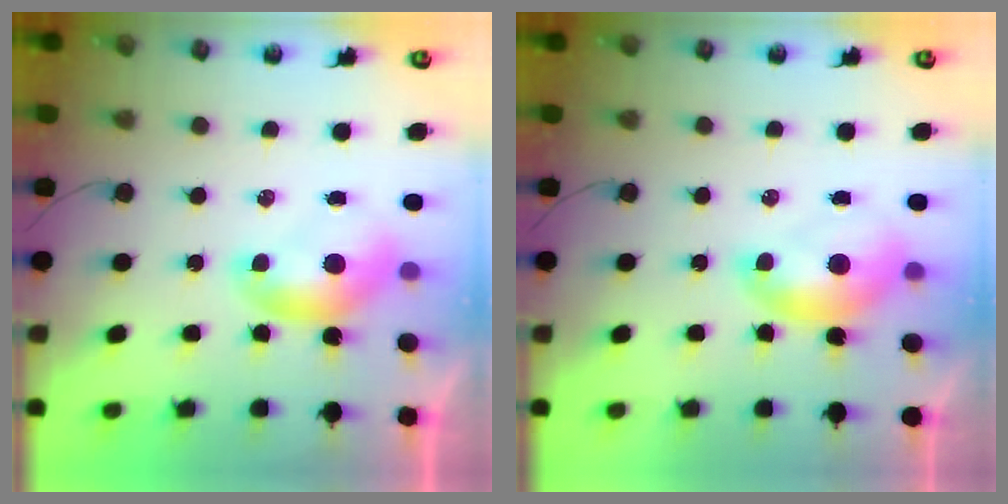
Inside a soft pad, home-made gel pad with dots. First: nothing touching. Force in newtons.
{"total": 1.5, "press": 1.4, "slide": 0.6}